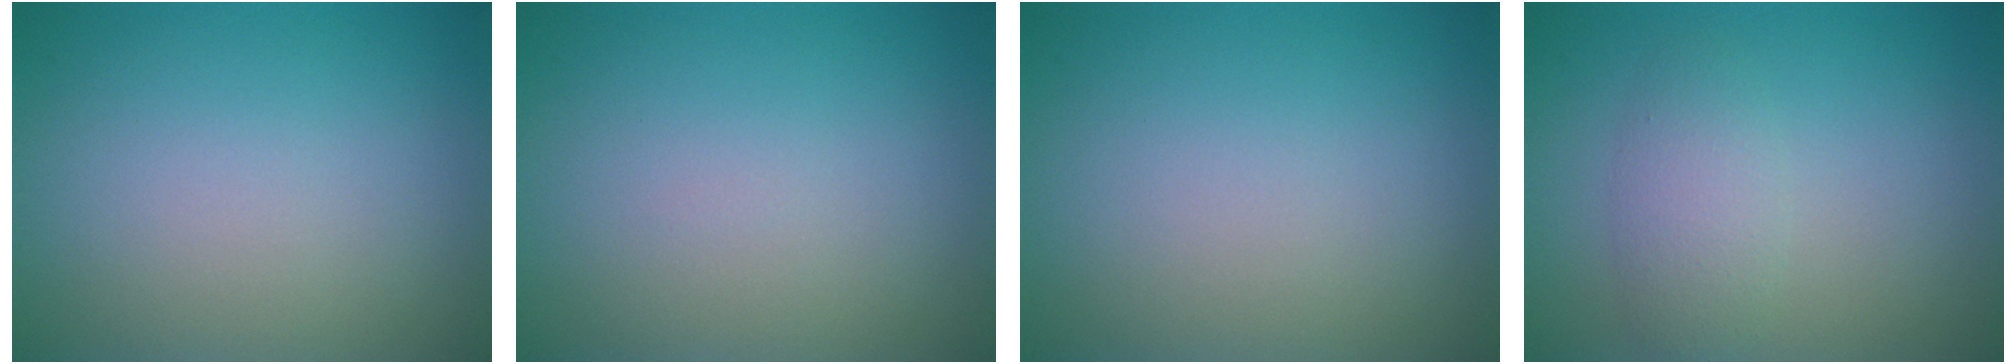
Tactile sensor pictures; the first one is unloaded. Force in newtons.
{"total": 0.0}
{"total": 0.0}
{"total": 2.5, "press": 2.5, "slide": 0.2}